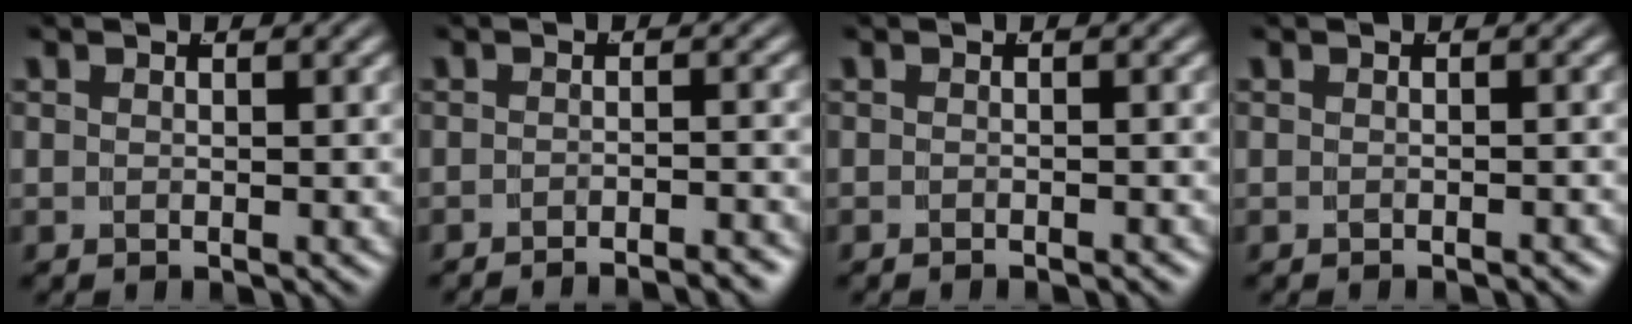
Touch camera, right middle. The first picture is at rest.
{"total": 3.8, "force": [-3.7, 0.1, 0.8], "torque": [0.001, -0.001, -0.062]}
{"total": 1.0, "force": [-0.9, -0.2, 0.2], "torque": [-0.002, 0.002, -0.017]}
{"total": 0.9, "force": [-0.9, -0.2, 0.0], "torque": [-0.001, 0.002, -0.015]}